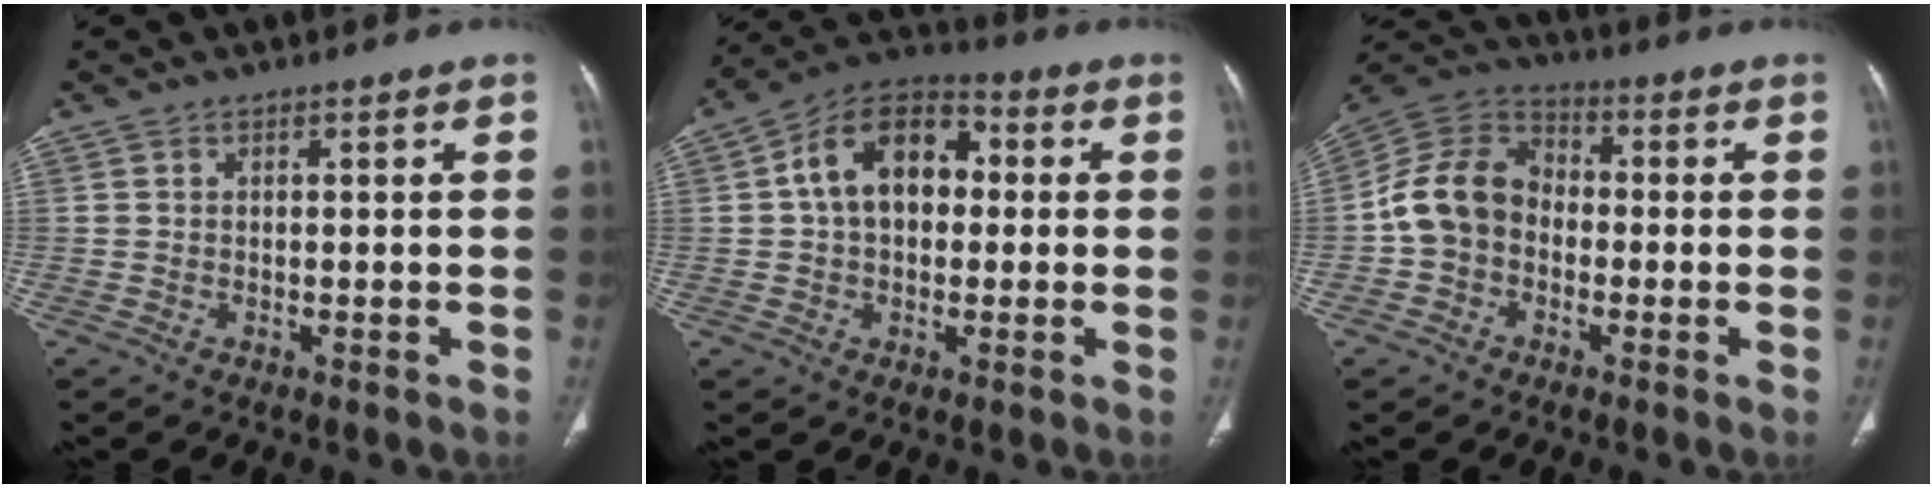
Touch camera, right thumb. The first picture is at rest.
{"total": 13.6, "force": [1.7, 9.3, 9.9], "torque": [-0.138, 0.031, 0.014]}
{"total": 11.4, "force": [-1.7, 9.1, 6.6], "torque": [-0.117, 0.037, -0.046]}